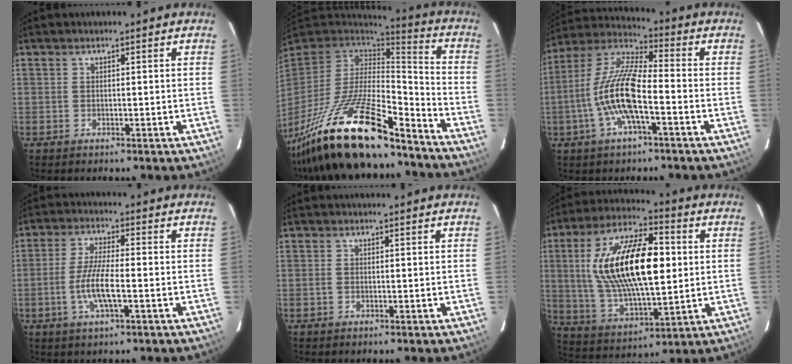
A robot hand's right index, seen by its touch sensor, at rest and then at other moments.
{"total": 26.0, "force": [-18.7, 6.9, 16.7], "torque": [-0.329, -0.047, -0.320]}
{"total": 13.4, "force": [-4.1, 3.1, 12.4], "torque": [-0.250, 0.002, -0.084]}
{"total": 7.5, "force": [-2.2, 1.1, 7.0], "torque": [-0.141, -0.004, -0.044]}
{"total": 0.6, "force": [-0.2, 0.3, 0.4], "torque": [-0.011, 0.000, -0.004]}
{"total": 22.8, "force": [3.2, 9.5, 20.5], "torque": [-0.393, 0.019, 0.066]}